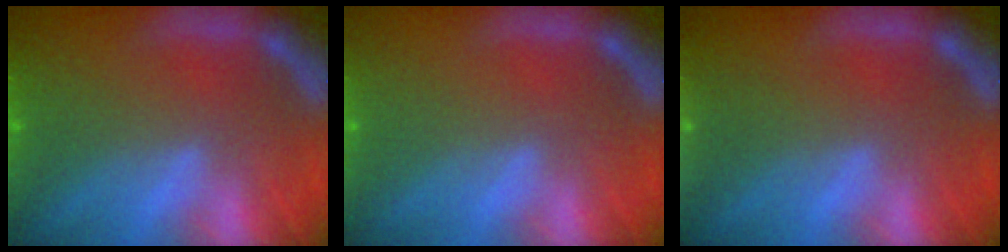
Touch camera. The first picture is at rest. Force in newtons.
{"total": 0.0}
{"total": 3.0}